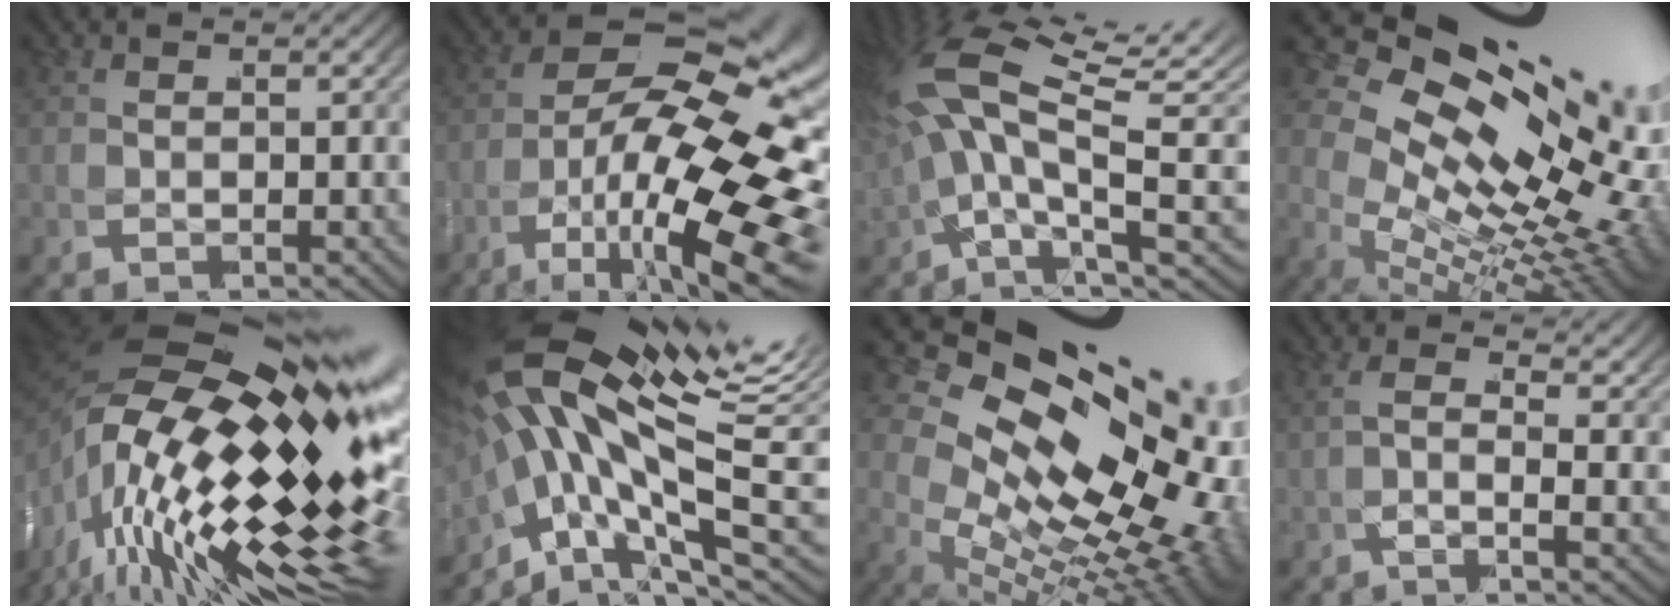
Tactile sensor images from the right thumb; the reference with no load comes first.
{"total": 18.3, "force": [-3.8, 10.1, 14.8], "torque": [-0.232, -0.058, -0.035]}
{"total": 10.0, "force": [1.6, 5.6, 8.1], "torque": [-0.162, -0.009, 0.020]}
{"total": 17.1, "force": [-0.3, 10.4, 13.6], "torque": [-0.208, -0.049, 0.011]}
{"total": 23.2, "force": [-2.5, 13.8, 18.5], "torque": [-0.312, -0.052, -0.015]}
{"total": 10.9, "force": [0.3, 6.6, 8.7], "torque": [-0.184, -0.031, 0.010]}
{"total": 19.2, "force": [-0.6, 12.2, 14.8], "torque": [-0.234, -0.053, 0.008]}
{"total": 1.4, "force": [0.7, -0.4, 1.1], "torque": [-0.023, 0.003, 0.000]}